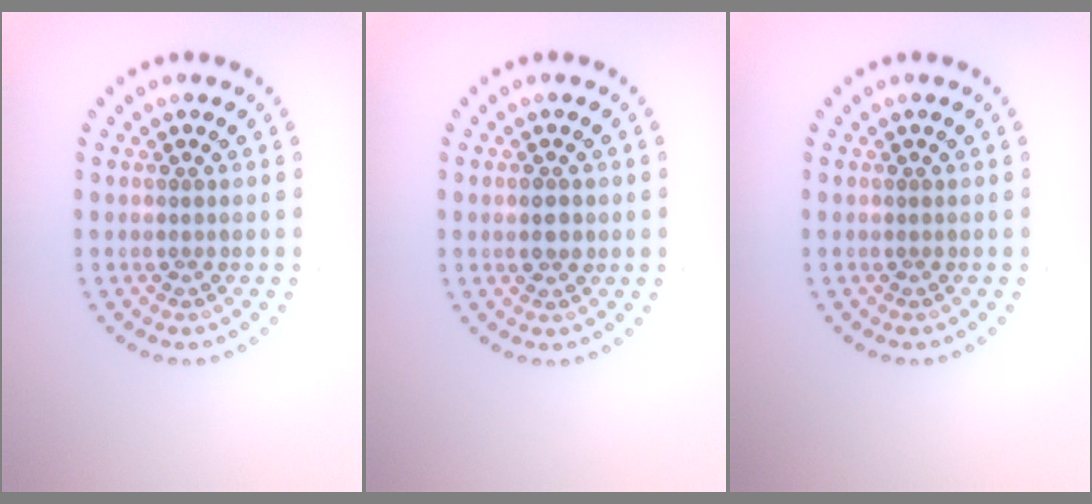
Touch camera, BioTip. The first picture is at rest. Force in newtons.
{"total": 1.6, "press": 1.6, "slide": 0.1}
{"total": 0.0}